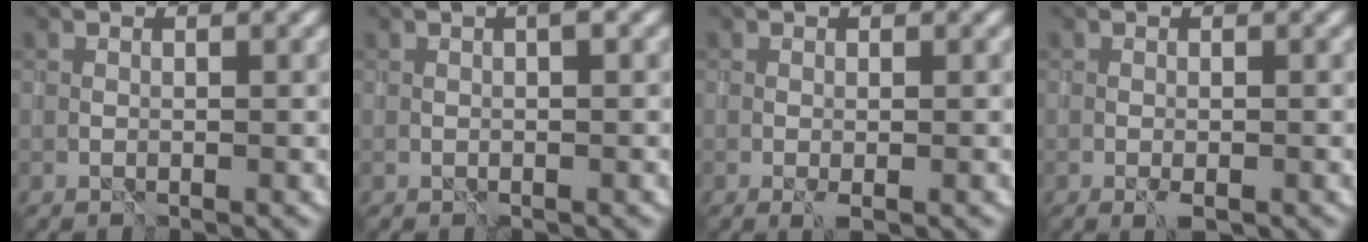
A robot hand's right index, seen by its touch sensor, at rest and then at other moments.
{"total": 1.0, "force": [0.1, 0.1, 1.0], "torque": [-0.015, 0.004, 0.003]}
{"total": 0.9, "force": [-0.4, 0.1, 0.8], "torque": [-0.019, -0.004, -0.008]}
{"total": 1.2, "force": [-0.7, 0.3, 0.9], "torque": [-0.019, -0.005, -0.012]}